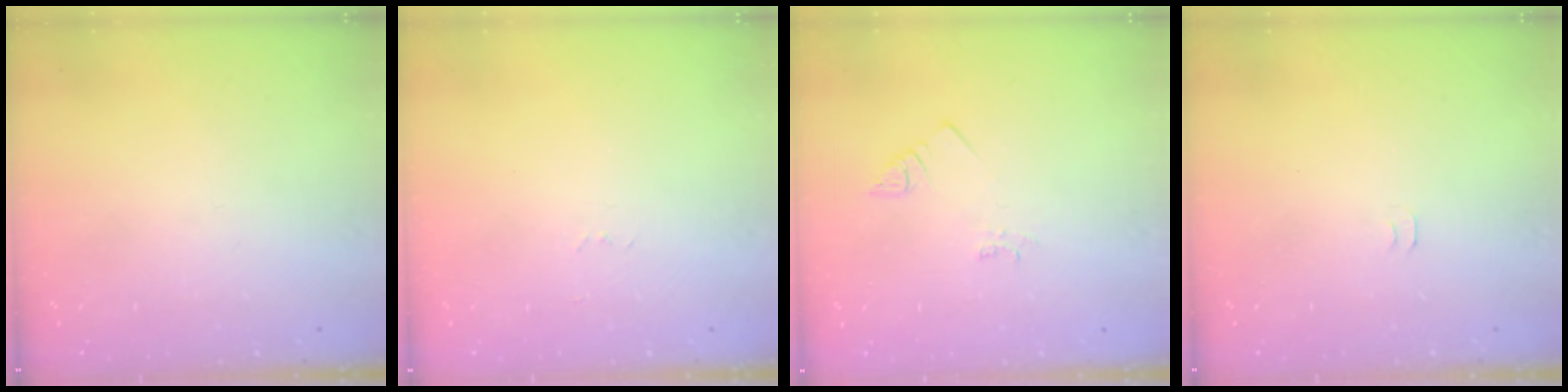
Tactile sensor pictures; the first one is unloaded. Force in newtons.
{"total": 2.6, "press": 2.6, "slide": 0.4}
{"total": 2.5, "press": 2.5, "slide": 0.5}
{"total": 4.0, "press": 4.0, "slide": 0.6}